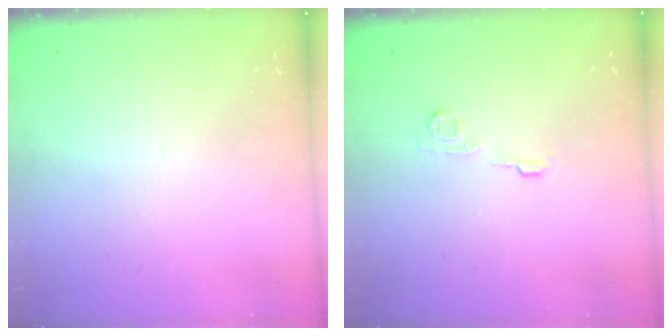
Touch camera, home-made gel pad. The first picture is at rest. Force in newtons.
{"total": 5.6, "press": 5.6, "slide": 0.7}